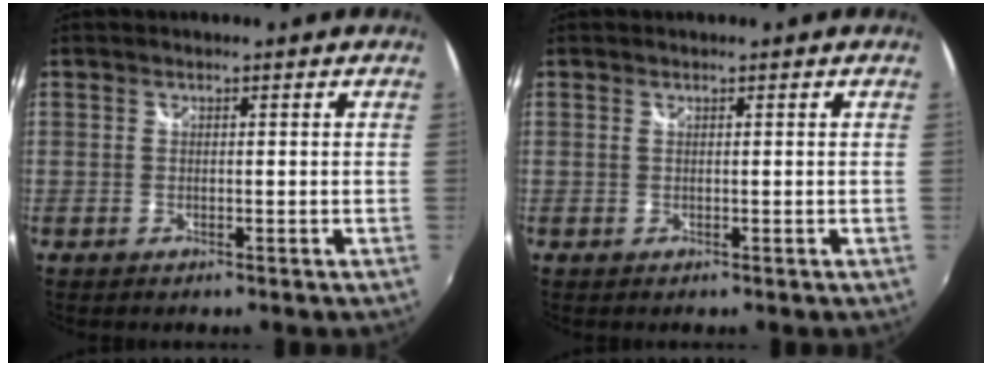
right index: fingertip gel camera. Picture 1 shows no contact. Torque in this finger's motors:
{"motor_torque": [0.05, 0.03, 0.00, 0.01]}